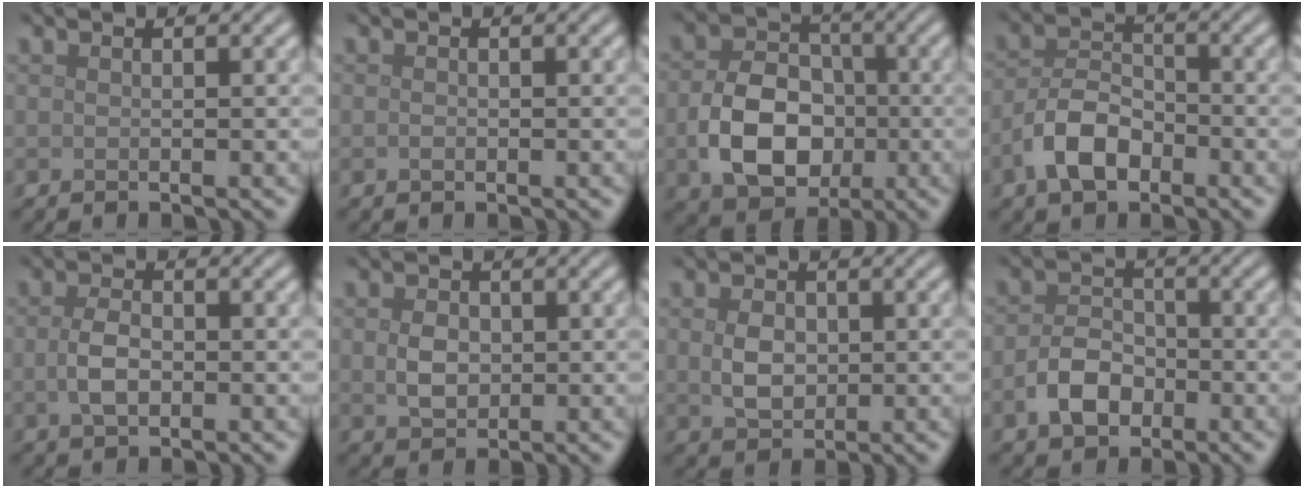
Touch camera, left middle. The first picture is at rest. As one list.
[{"total": 0.6, "force": [-0.2, 0.4, 0.4], "torque": [-0.008, -0.002, -0.003]}, {"total": 7.5, "force": [-1.8, 5.5, 4.8], "torque": [-0.091, -0.005, -0.030]}, {"total": 4.8, "force": [-2.5, 2.8, 3.0], "torque": [-0.054, 0.007, -0.053]}, {"total": 2.6, "force": [-0.4, 1.6, 2.1], "torque": [-0.047, -0.001, -0.009]}, {"total": 2.5, "force": [0.0, 1.9, 1.6], "torque": [-0.034, -0.002, 0.001]}, {"total": 2.9, "force": [0.1, 2.2, 1.9], "torque": [-0.042, -0.002, 0.003]}, {"total": 3.8, "force": [-1.7, 2.6, 2.2], "torque": [-0.038, 0.006, -0.038]}]